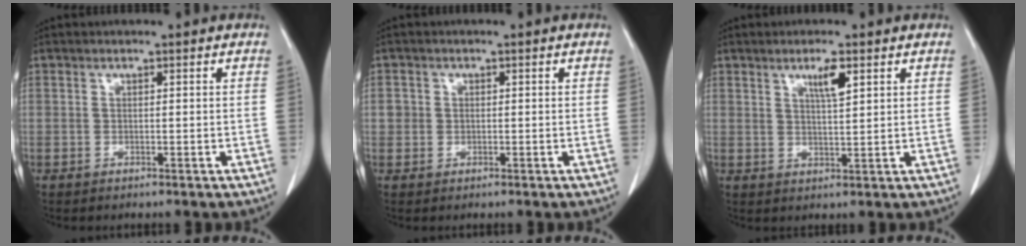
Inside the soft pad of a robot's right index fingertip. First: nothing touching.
{"total": 1.8, "force": [0.1, 1.7, 0.4], "torque": [-0.001, 0.005, 0.001]}
{"total": 3.6, "force": [1.9, 0.3, 3.1], "torque": [-0.055, -0.004, 0.034]}